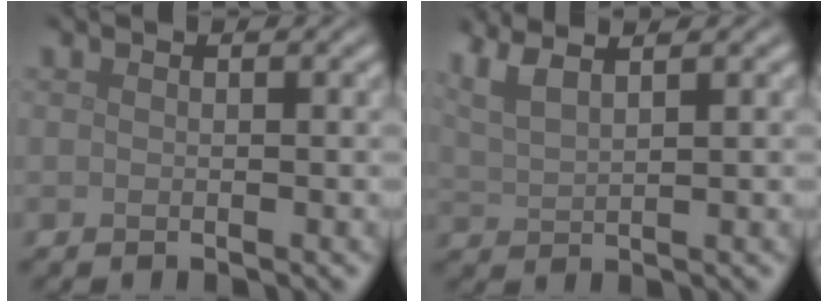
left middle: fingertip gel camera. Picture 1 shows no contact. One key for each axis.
{"total": 3.4, "fx": 2.5, "fy": 0.9, "fz": 2.1, "tx": -0.045, "ty": 0.014, "tz": 0.050}